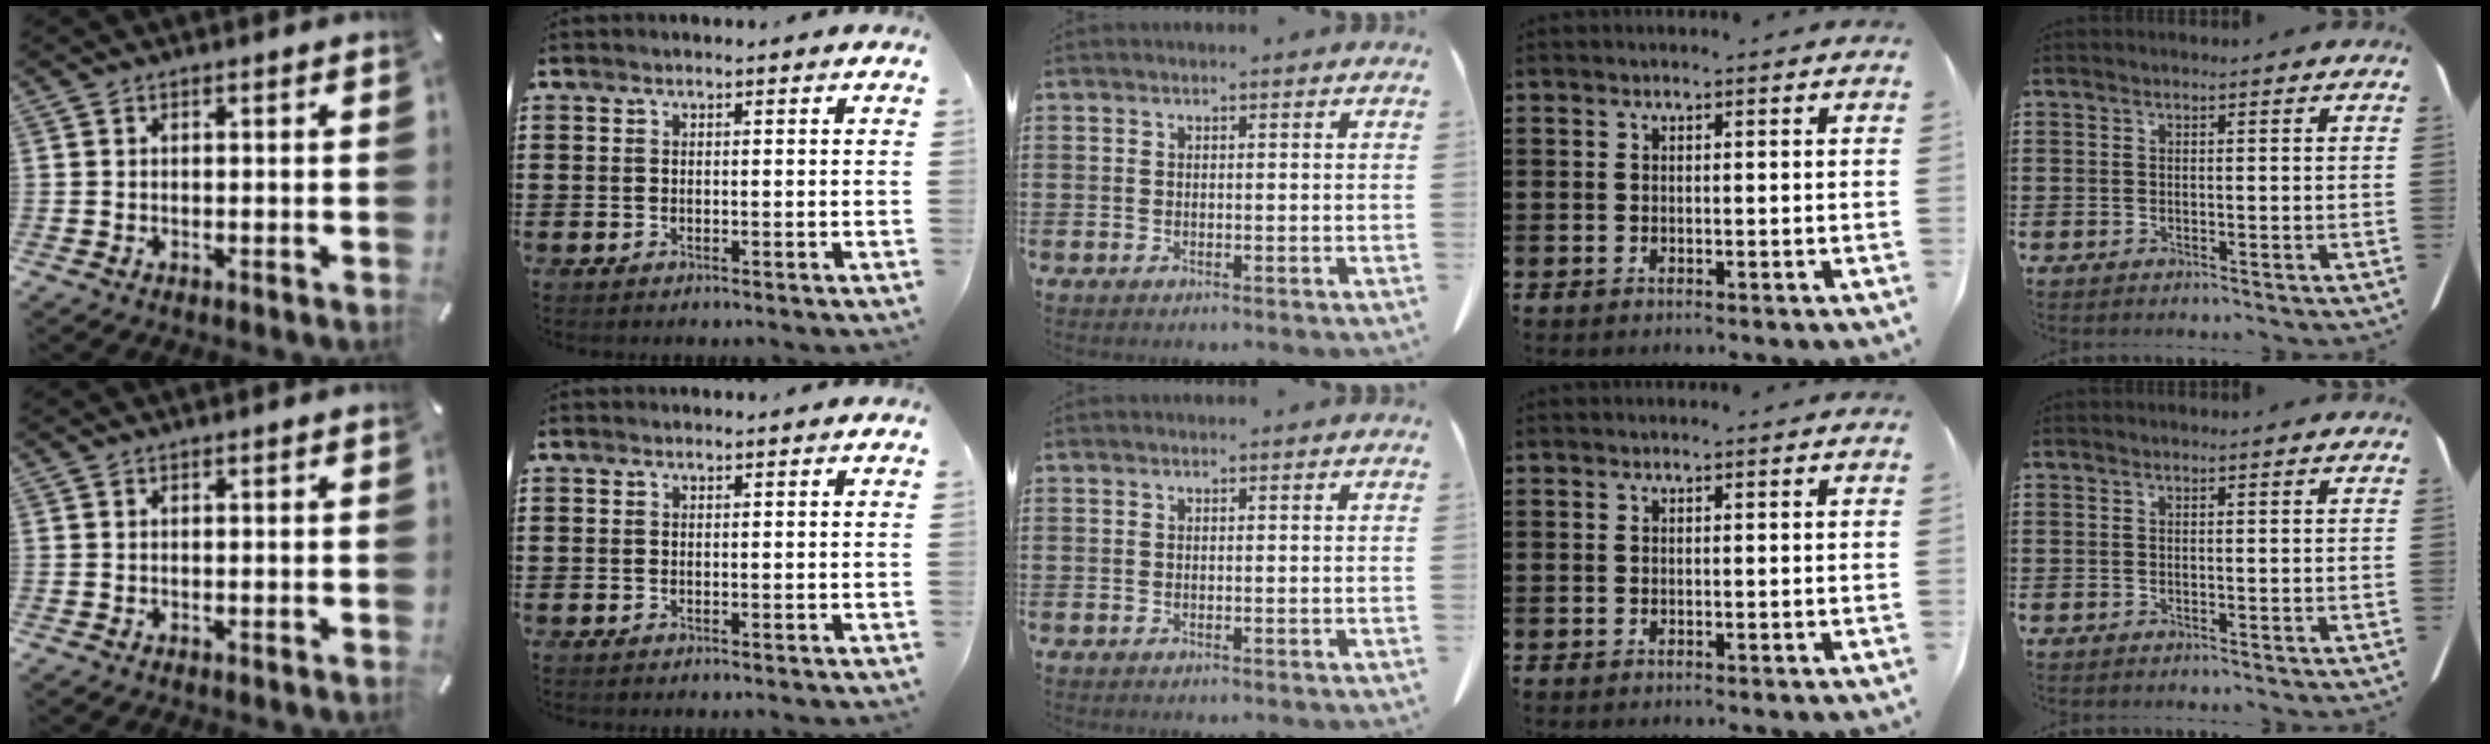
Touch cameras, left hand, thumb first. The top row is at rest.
{}